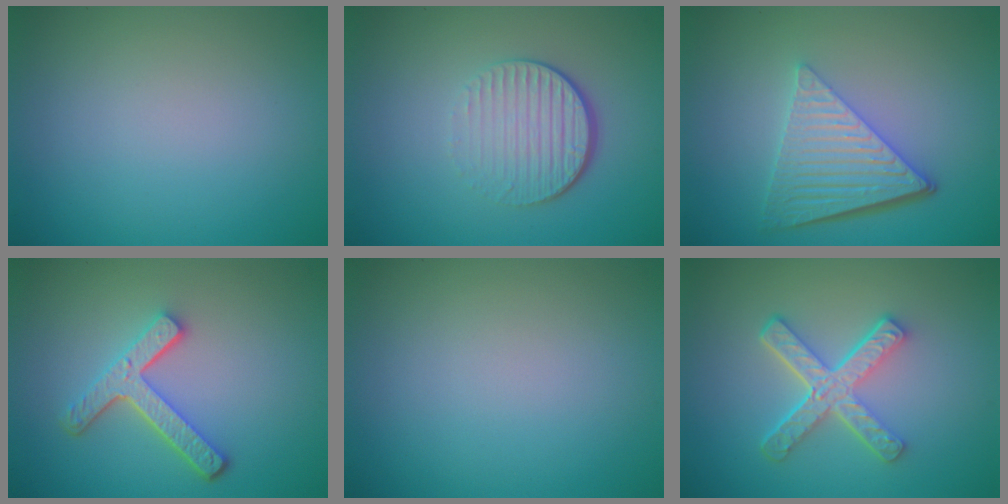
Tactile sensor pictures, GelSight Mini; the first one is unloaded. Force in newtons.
{"total": 4.3, "press": 2.7, "slide": 3.4}
{"total": 6.2, "press": 4.4, "slide": 4.4}
{"total": 4.3, "press": 3.3, "slide": 2.8}
{"total": 0.0}
{"total": 4.9, "press": 3.5, "slide": 3.4}